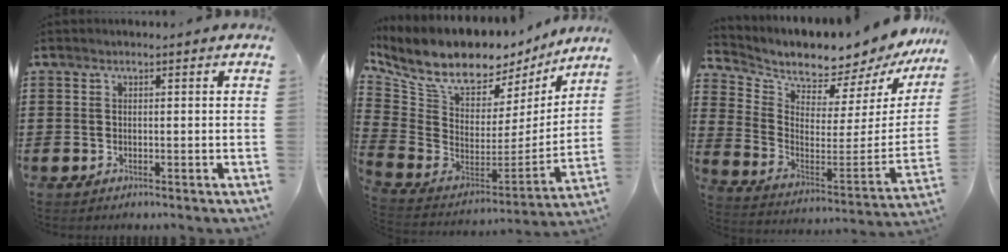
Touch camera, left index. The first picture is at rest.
{"total": 9.6, "force": [7.6, 3.9, 4.4], "torque": [-0.117, -0.057, 0.136]}
{"total": 6.1, "force": [6.0, 0.6, 0.0], "torque": [-0.036, -0.078, 0.099]}